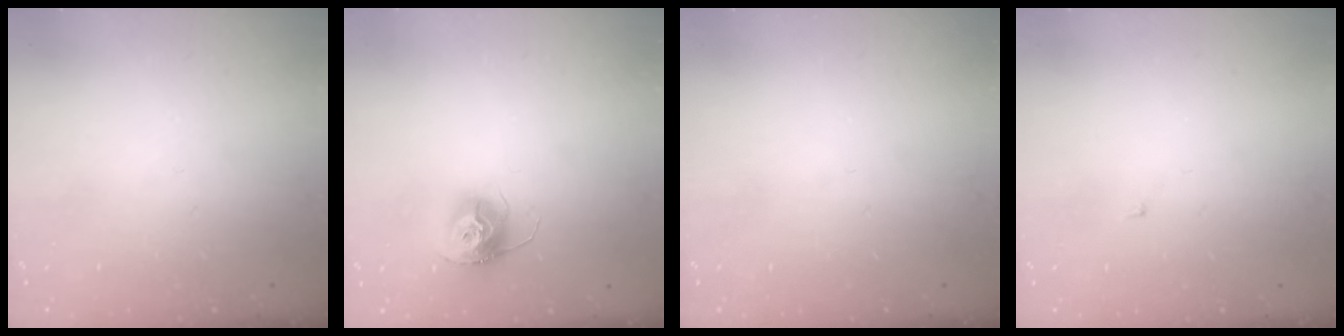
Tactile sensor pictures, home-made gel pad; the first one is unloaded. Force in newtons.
{"total": 11.1, "press": 11.1, "slide": 0.9}
{"total": 0.0}
{"total": 1.4, "press": 1.3, "slide": 0.1}